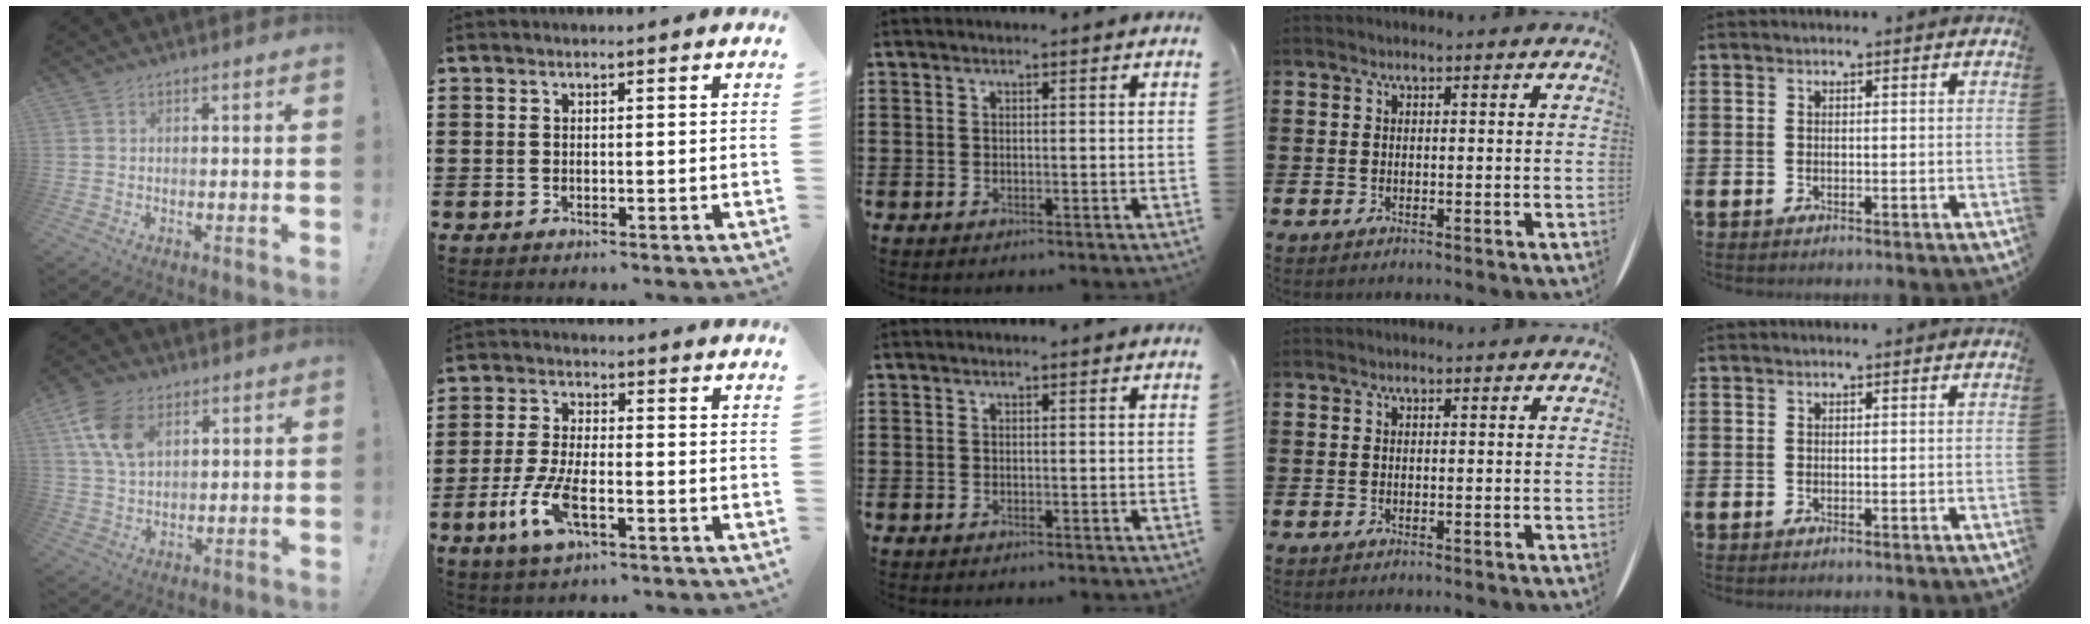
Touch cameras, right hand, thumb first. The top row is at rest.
{"thumb": {"total": 11.1, "force": [5.1, 6.8, 7.2], "torque": [-0.142, -0.008, 0.098]}, "index": {"total": 7.6, "force": [-3.2, 2.6, 6.5], "torque": [-0.152, -0.018, -0.060]}}